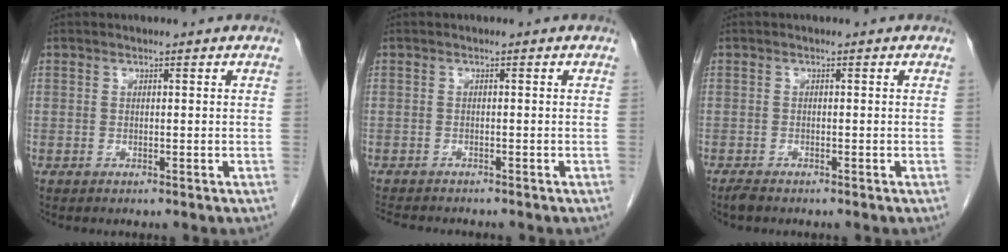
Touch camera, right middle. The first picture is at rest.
{"total": 5.0, "force": [-4.6, 0.8, 1.7], "torque": [-0.027, -0.012, -0.072]}
{"total": 1.2, "force": [-1.0, 0.3, 0.5], "torque": [-0.017, -0.003, -0.018]}